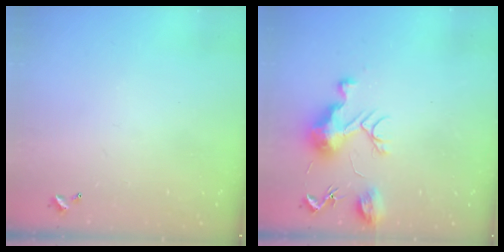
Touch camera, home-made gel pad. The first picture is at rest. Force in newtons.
{"total": 10.6, "press": 10.6, "slide": 0.7}